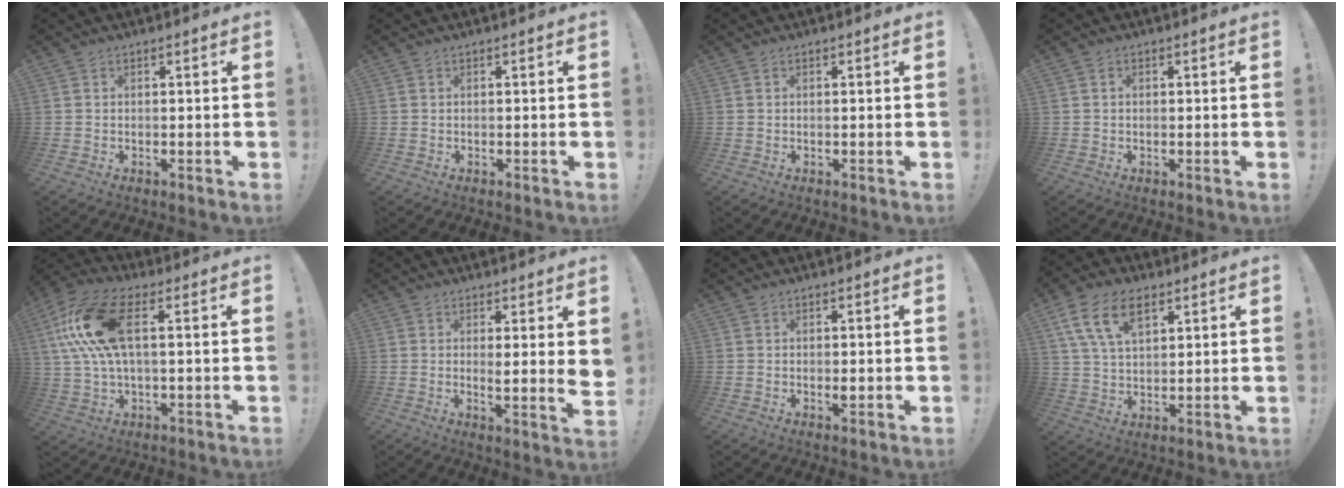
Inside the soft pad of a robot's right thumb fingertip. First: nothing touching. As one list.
[{"total": 0.0}, {"total": 0.0}, {"total": 0.6, "force": [0.1, 0.5, 0.4], "torque": [-0.010, 0.003, 0.001]}, {"total": 17.0, "force": [3.8, 7.7, 14.6], "torque": [-0.292, 0.001, 0.066]}, {"total": 4.7, "force": [2.7, -0.7, 3.8], "torque": [-0.050, -0.043, 0.043]}, {"total": 1.0, "force": [0.2, 0.0, 1.0], "torque": [-0.006, -0.007, 0.000]}, {"total": 12.7, "force": [6.6, 7.4, 7.9], "torque": [-0.153, -0.006, 0.125]}]